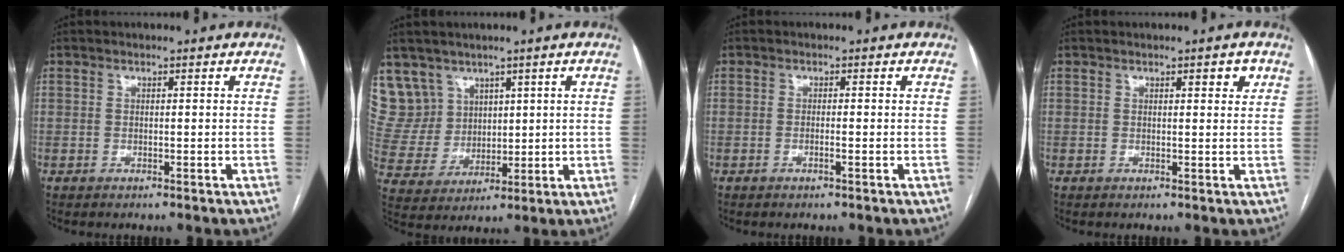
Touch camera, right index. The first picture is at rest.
{"total": 9.3, "force": [6.0, 7.1, 0.3], "torque": [-0.016, 0.029, 0.137]}
{"total": 1.0, "force": [-0.5, -0.2, 0.9], "torque": [-0.018, 0.001, -0.009]}
{"total": 1.8, "force": [1.0, 0.5, 1.4], "torque": [-0.017, 0.000, 0.011]}